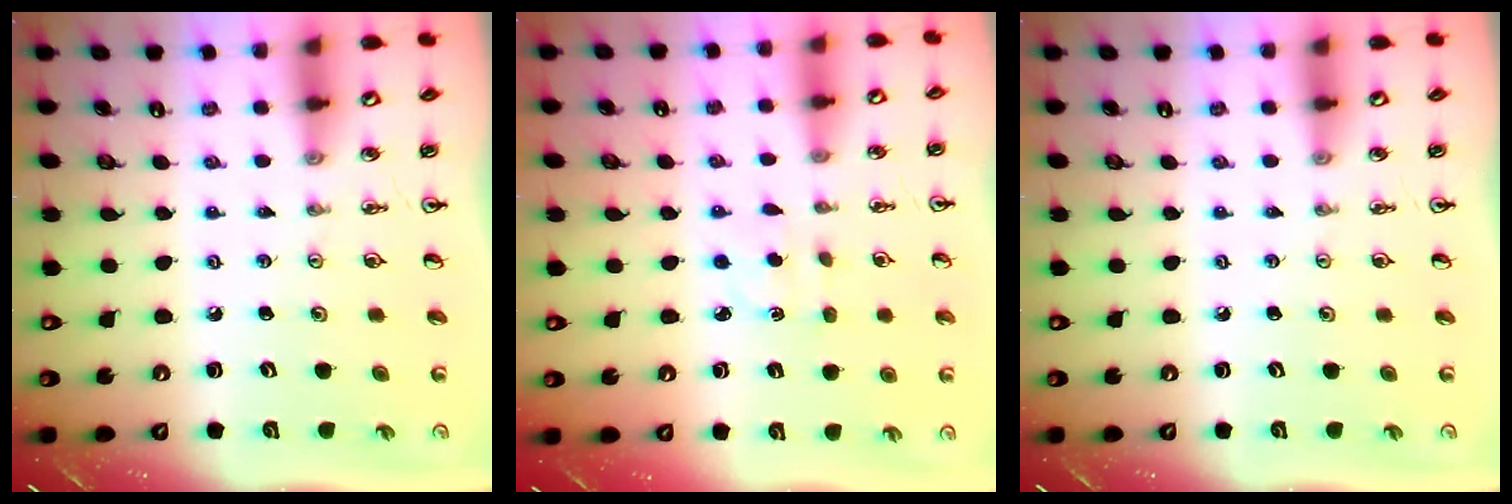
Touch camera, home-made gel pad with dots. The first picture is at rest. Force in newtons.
{"total": 1.6, "press": 1.5, "slide": 0.5}
{"total": 0.0}